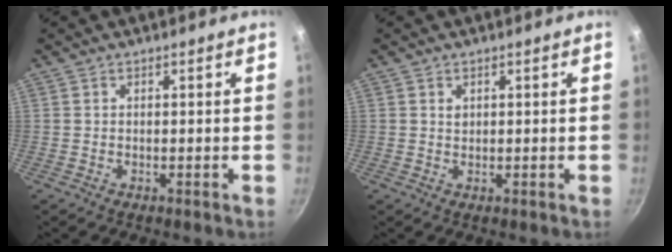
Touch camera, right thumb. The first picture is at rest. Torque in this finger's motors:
{"motor_torque": [0.04, 0.13, 0.16, 0.03, 0.02]}